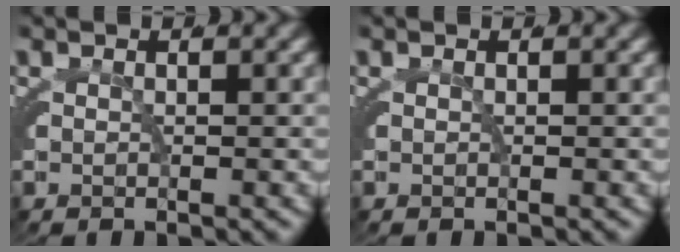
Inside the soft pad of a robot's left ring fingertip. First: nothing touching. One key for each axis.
{"total": 0.0}